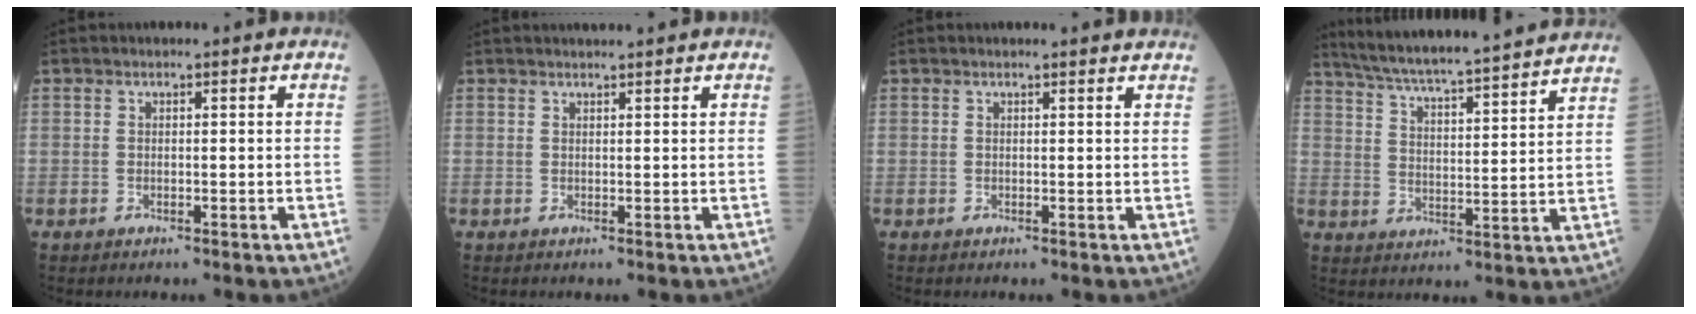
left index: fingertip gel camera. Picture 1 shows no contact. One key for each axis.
{"total": 2.6, "fx": 2.5, "fy": -0.1, "fz": 0.9, "tx": -0.010, "ty": 0.017, "tz": 0.036}
{"total": 1.1, "fx": 1.1, "fy": -0.2, "fz": -0.2, "tx": 0.004, "ty": -0.004, "tz": -0.005}
{"total": 20.4, "fx": 18.4, "fy": -0.4, "fz": 8.6, "tx": -0.146, "ty": -0.008, "tz": 0.257}